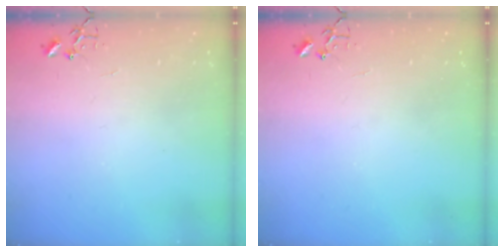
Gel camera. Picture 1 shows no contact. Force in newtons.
{"total": 0.0}